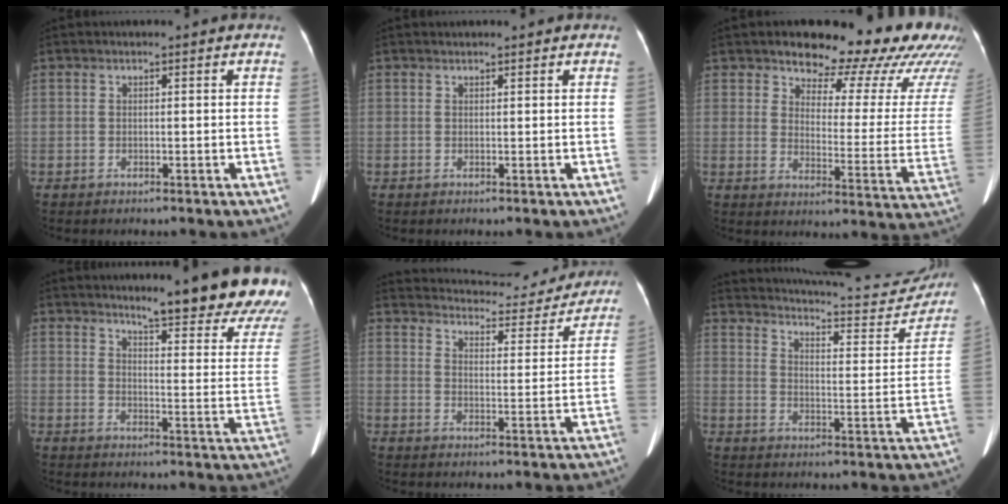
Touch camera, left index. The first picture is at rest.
{"total": 1.9, "force": [1.7, 0.2, 0.7], "torque": [-0.008, 0.007, 0.022]}
{"total": 21.3, "force": [18.7, 5.4, 8.7], "torque": [-0.089, -0.084, 0.207]}
{"total": 18.1, "force": [16.5, 1.0, 7.4], "torque": [-0.073, -0.105, 0.186]}
{"total": 19.5, "force": [18.0, 4.8, 5.6], "torque": [-0.076, -0.022, 0.226]}
{"total": 24.4, "force": [23.1, 3.2, 7.3], "torque": [-0.110, -0.070, 0.292]}